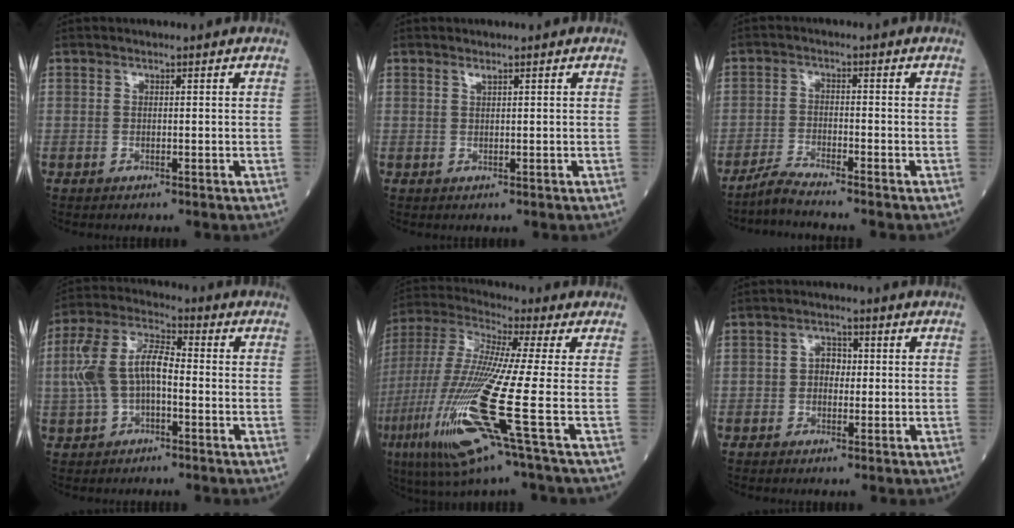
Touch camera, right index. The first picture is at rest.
{"total": 0.6, "force": [0.5, -0.1, 0.3], "torque": [-0.010, -0.003, 0.011]}
{"total": 3.9, "force": [-3.6, -1.0, 1.0], "torque": [-0.026, -0.017, -0.075]}
{"total": 9.7, "force": [-0.7, 4.5, 8.6], "torque": [-0.198, 0.029, -0.014]}
{"total": 19.2, "force": [-6.5, -0.3, 18.0], "torque": [-0.417, -0.041, -0.136]}
{"total": 2.9, "force": [0.0, 2.2, 2.0], "torque": [-0.032, 0.013, 0.000]}